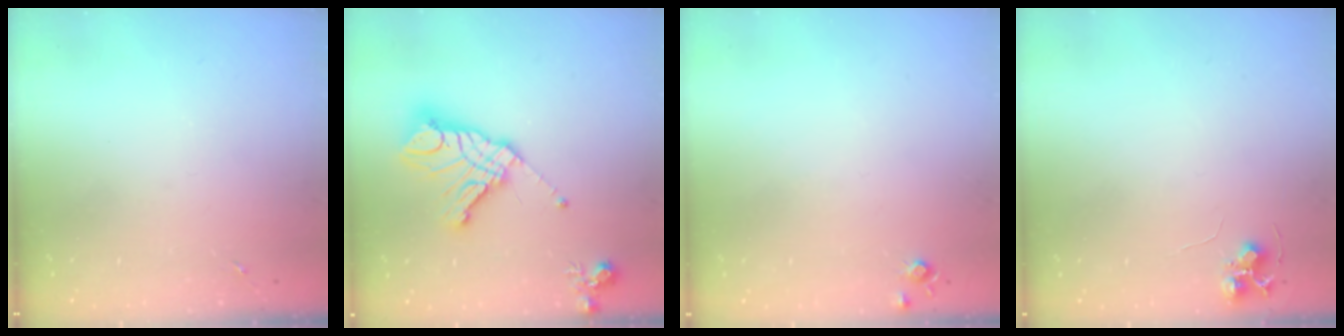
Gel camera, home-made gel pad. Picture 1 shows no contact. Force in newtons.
{"total": 18.0, "press": 17.9, "slide": 1.9}
{"total": 5.1, "press": 5.1, "slide": 0.7}
{"total": 6.9, "press": 6.9, "slide": 0.7}